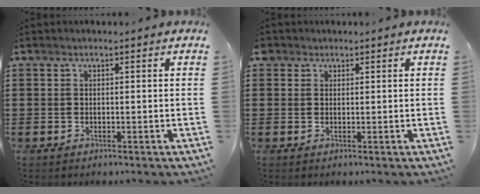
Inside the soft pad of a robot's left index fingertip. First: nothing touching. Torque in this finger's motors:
{"motor_torque": [0.06, -0.04, 0.00, 0.00]}